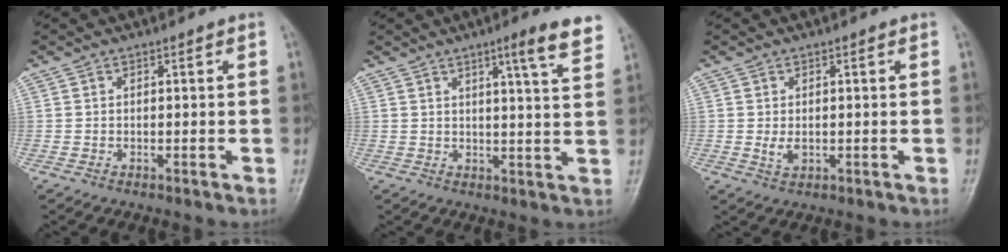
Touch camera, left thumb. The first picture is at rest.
{"total": 7.5, "force": [4.8, 0.5, 5.8], "torque": [-0.074, -0.026, 0.061]}
{"total": 2.5, "force": [0.1, 1.5, 2.0], "torque": [-0.032, -0.007, 0.006]}